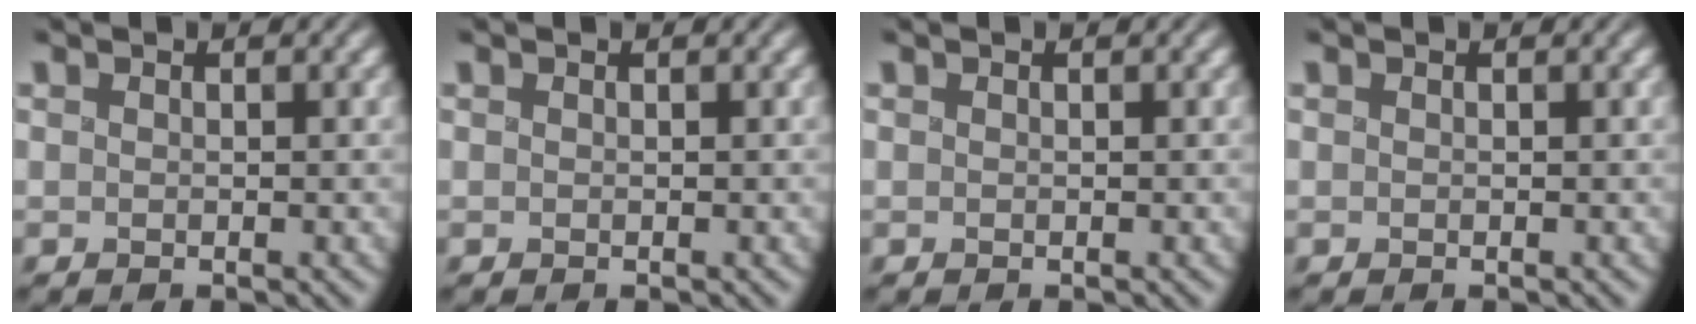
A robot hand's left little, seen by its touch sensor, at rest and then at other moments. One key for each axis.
{"total": 0.0}
{"total": 0.0}
{"total": 0.0}